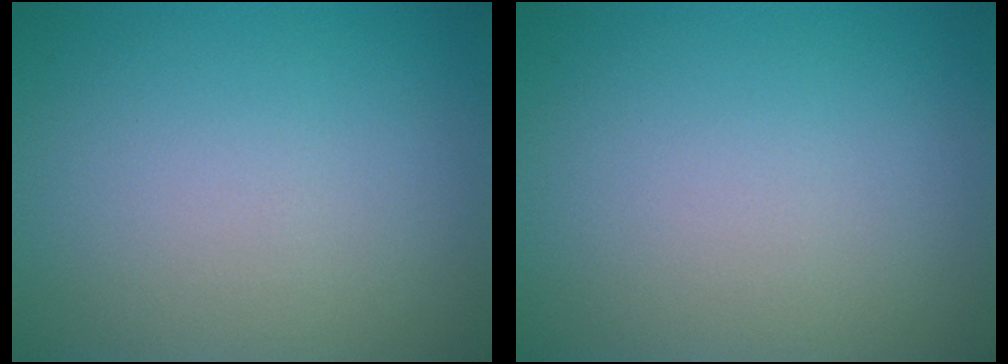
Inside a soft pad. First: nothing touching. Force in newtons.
{"total": 0.0}